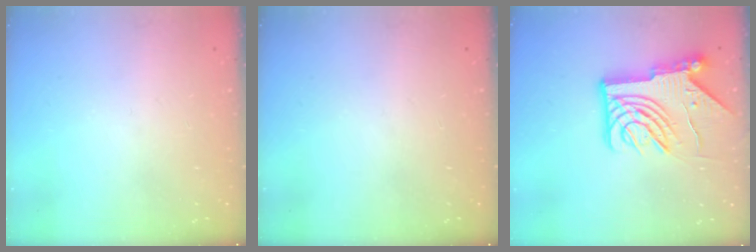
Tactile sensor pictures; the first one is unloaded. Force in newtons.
{"total": 0.0}
{"total": 12.2, "press": 12.1, "slide": 1.4}